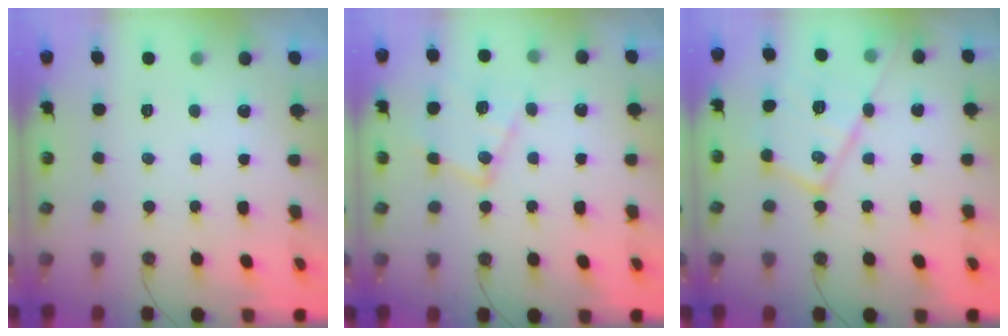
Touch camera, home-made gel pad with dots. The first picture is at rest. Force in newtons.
{"total": 13.4, "press": 13.4, "slide": 1.3}
{"total": 17.6, "press": 17.5, "slide": 0.8}